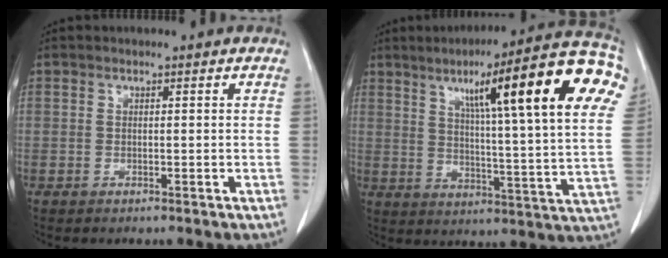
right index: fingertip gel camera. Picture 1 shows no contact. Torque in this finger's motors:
{"motor_torque": [1.12, 1.02, 0.95, 0.21]}